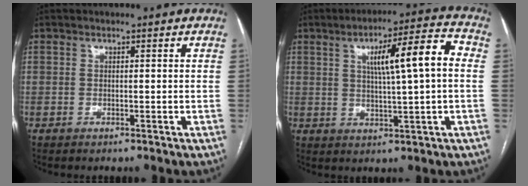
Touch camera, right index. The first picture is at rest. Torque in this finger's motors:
{"motor_torque": [1.16, 0.18, 0.41, 0.12]}